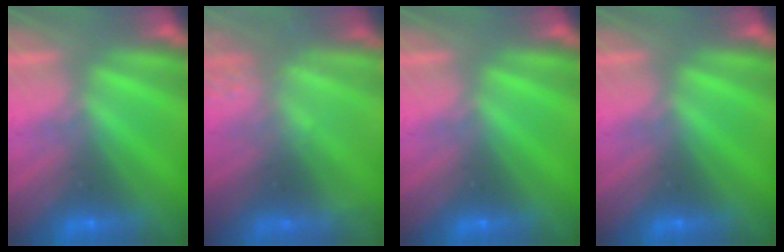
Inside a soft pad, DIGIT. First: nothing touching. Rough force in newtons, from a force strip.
{"total": 2.2}
{"total": 0.0}
{"total": 0.0}